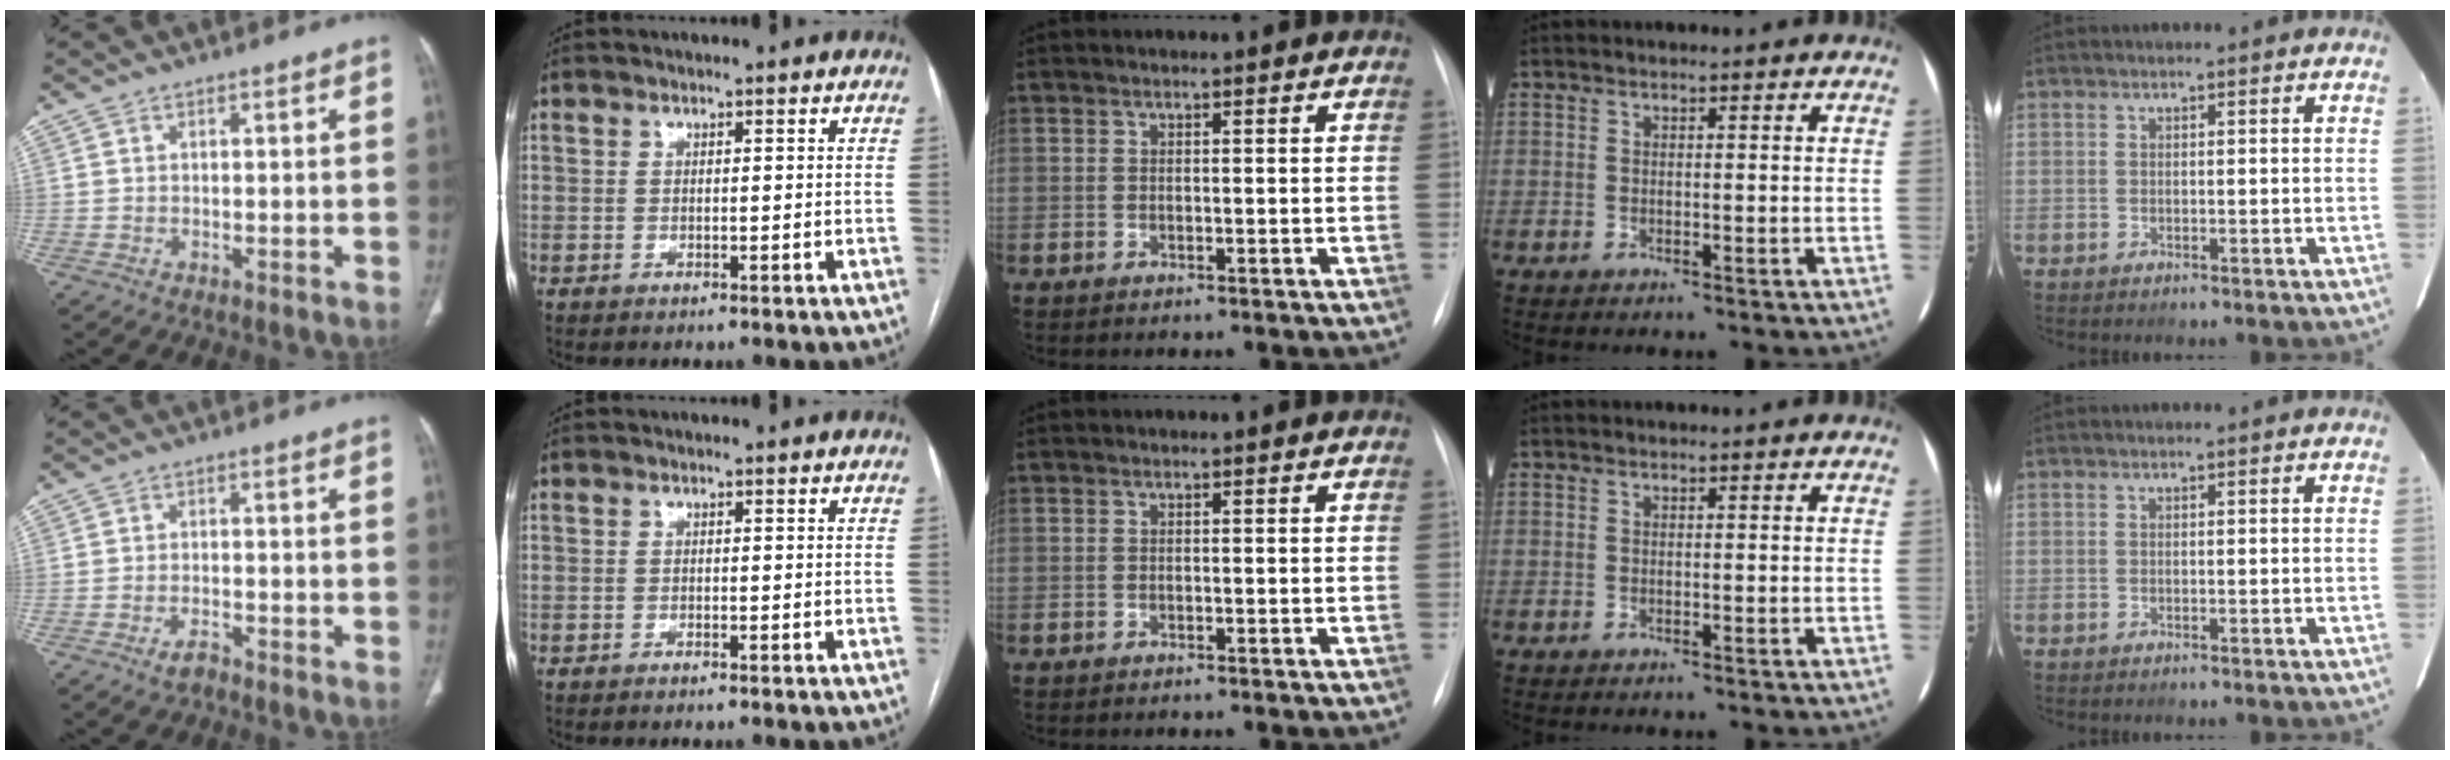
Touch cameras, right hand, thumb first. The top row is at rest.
{"thumb": {"total": 2.3, "force": [-1.8, 0.8, 1.2], "torque": [-0.030, 0.008, -0.033]}, "index": {"total": 0.6, "force": [-0.5, -0.1, 0.2], "torque": [-0.005, 0.000, -0.009]}}